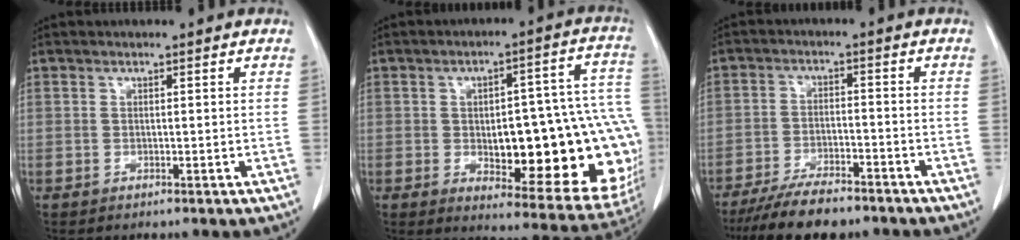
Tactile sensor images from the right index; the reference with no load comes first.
{"total": 25.6, "force": [-3.5, 8.1, 24.0], "torque": [-0.216, 0.034, -0.016]}
{"total": 9.5, "force": [-7.9, 2.5, 4.7], "torque": [-0.077, -0.016, -0.131]}